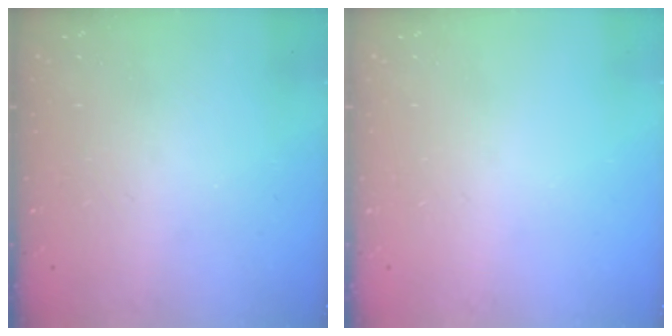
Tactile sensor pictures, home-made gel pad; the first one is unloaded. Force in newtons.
{"total": 0.0}